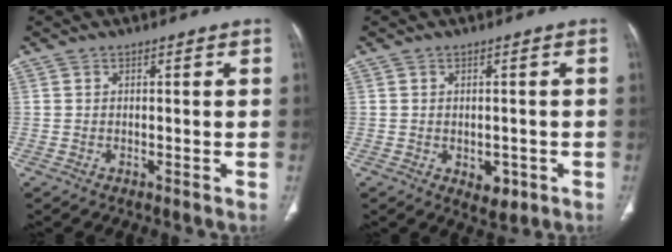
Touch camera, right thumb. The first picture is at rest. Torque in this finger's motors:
{"motor_torque": [-0.53, -0.06, -0.50, 0.10, 0.02]}